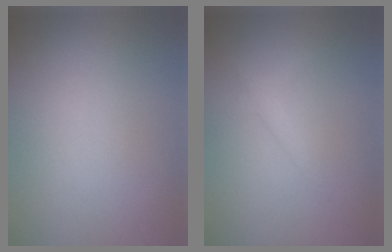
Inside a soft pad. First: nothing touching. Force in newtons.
{"total": 1.3, "press": 1.3, "slide": 0.1}